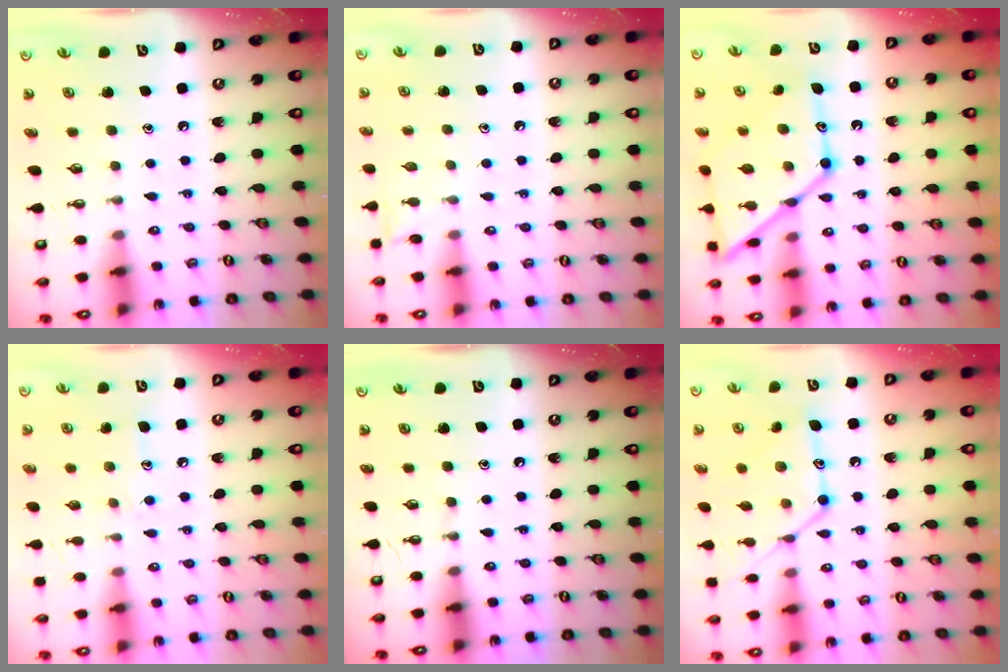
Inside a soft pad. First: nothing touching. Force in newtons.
{"total": 6.3, "press": 6.3, "slide": 0.6}
{"total": 20.0, "press": 19.9, "slide": 1.7}
{"total": 7.0, "press": 7.0, "slide": 0.6}
{"total": 0.0}
{"total": 15.2, "press": 15.1, "slide": 1.1}